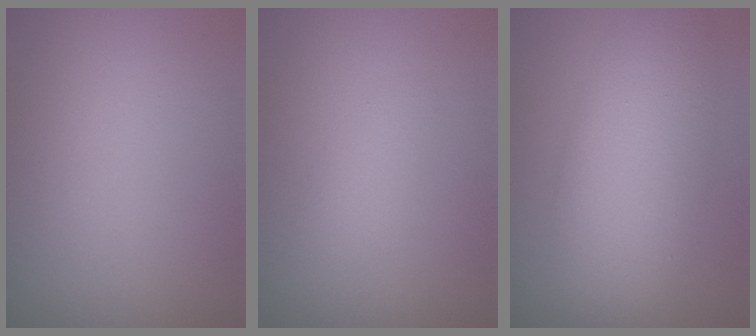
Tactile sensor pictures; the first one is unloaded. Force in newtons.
{"total": 1.3, "press": 1.3, "slide": 0.1}
{"total": 6.8, "press": 6.8, "slide": 0.3}